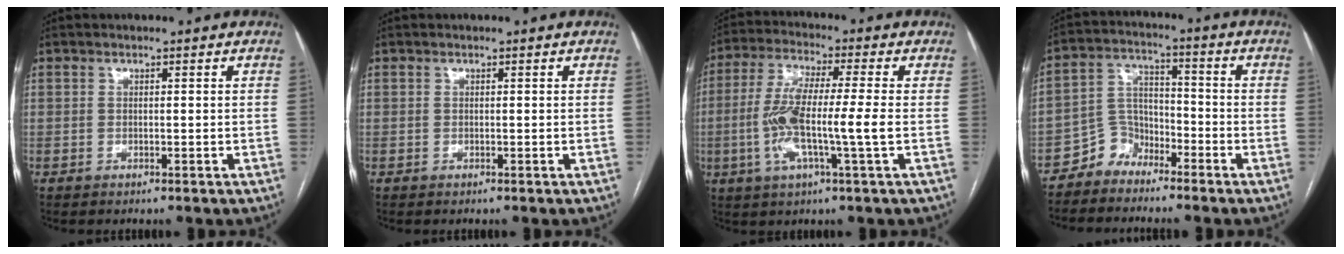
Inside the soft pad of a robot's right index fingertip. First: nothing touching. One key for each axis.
{"total": 0.0}
{"total": 11.2, "fx": -1.8, "fy": 0.3, "fz": 11.1, "tx": -0.225, "ty": 0.002, "tz": -0.041}
{"total": 5.6, "fx": -4.4, "fy": 3.5, "fz": 0.2, "tx": 0.005, "ty": 0.024, "tz": -0.084}